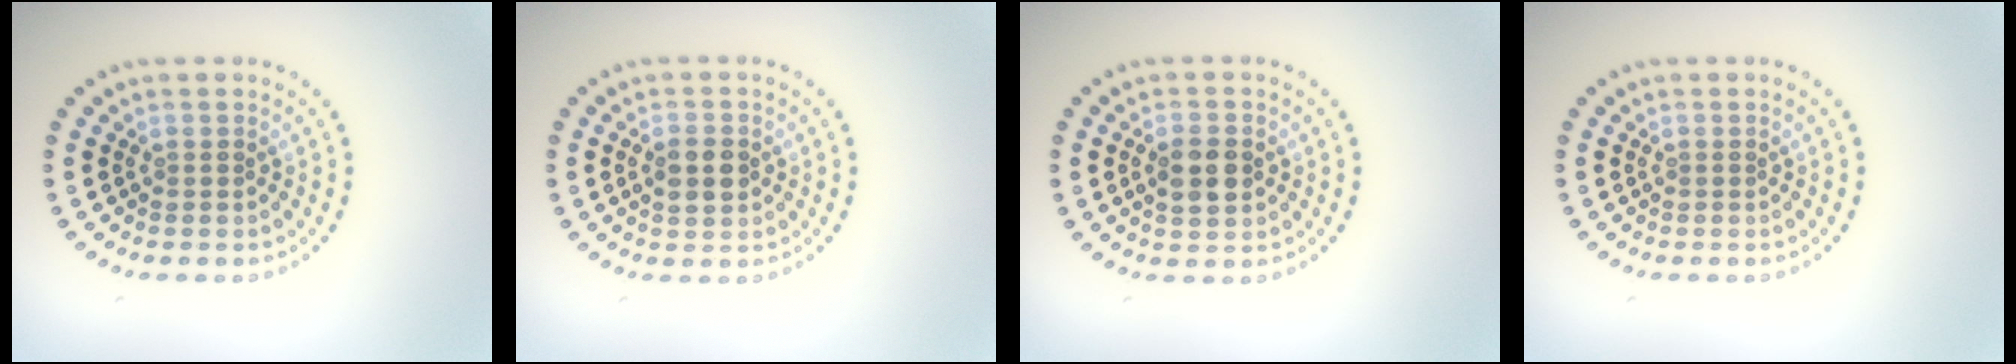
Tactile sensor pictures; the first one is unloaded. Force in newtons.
{"total": 2.9, "press": 2.9, "slide": 0.0}
{"total": 2.9, "press": 2.9, "slide": 0.1}
{"total": 0.0}